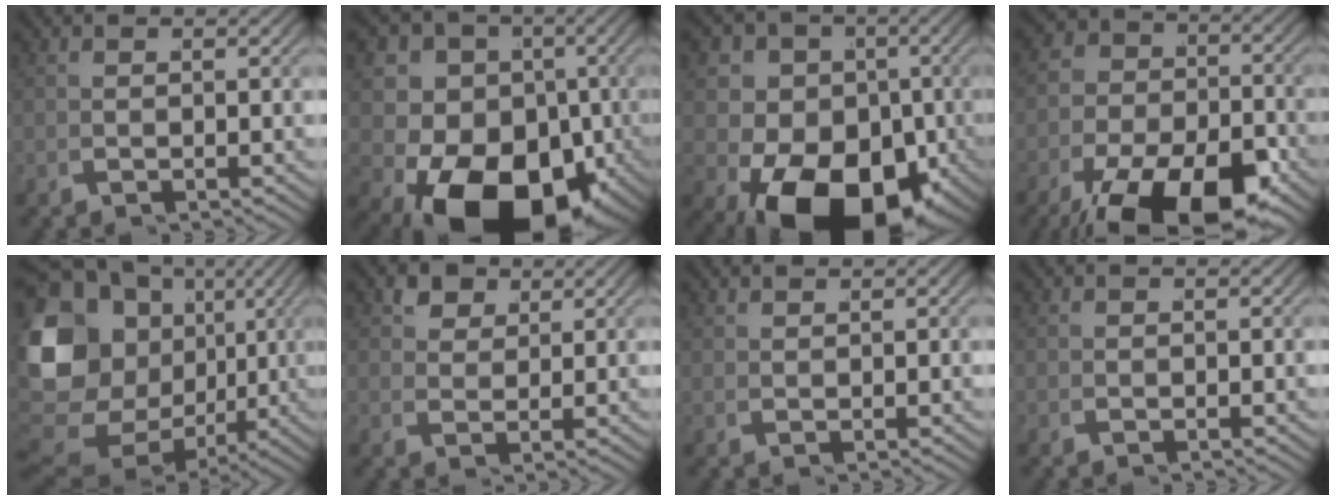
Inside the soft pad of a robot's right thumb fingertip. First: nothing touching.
{"total": 18.4, "force": [-2.8, 13.3, 12.4], "torque": [-0.236, -0.081, -0.012]}
{"total": 16.2, "force": [-2.3, 11.5, 11.1], "torque": [-0.213, -0.078, -0.003]}
{"total": 11.9, "force": [-5.6, 6.9, 7.9], "torque": [-0.123, -0.057, -0.065]}
{"total": 14.3, "force": [1.5, 10.6, 9.5], "torque": [-0.213, -0.044, 0.054]}
{"total": 3.6, "force": [2.7, 1.8, 1.4], "torque": [-0.025, 0.001, 0.051]}
{"total": 1.2, "force": [1.2, -0.3, 0.0], "torque": [0.003, 0.003, 0.026]}
{"total": 0.0}